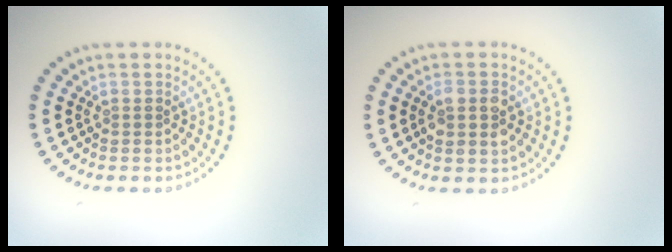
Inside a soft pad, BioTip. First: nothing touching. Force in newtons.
{"total": 2.4, "press": 2.4, "slide": 0.3}